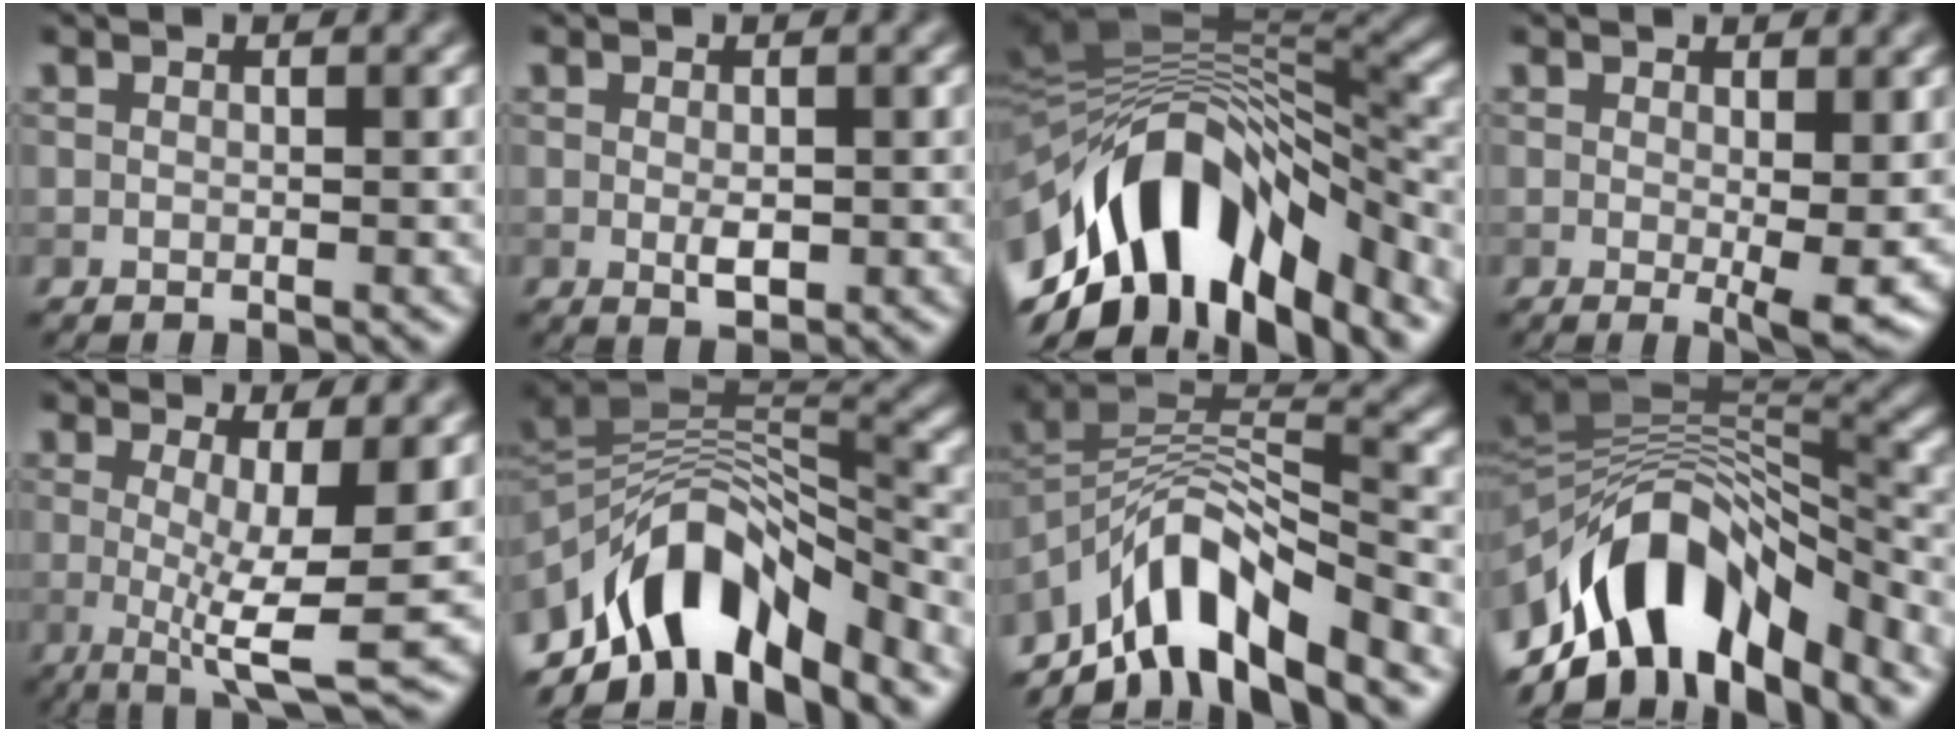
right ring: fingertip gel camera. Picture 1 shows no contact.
{"total": 1.5, "force": [-0.2, 0.6, 1.4], "torque": [-0.027, 0.003, 0.002]}
{"total": 14.5, "force": [-6.2, 7.4, 10.8], "torque": [-0.191, 0.018, -0.097]}
{"total": 3.5, "force": [-0.2, 0.6, 3.5], "torque": [-0.050, -0.005, 0.000]}
{"total": 7.0, "force": [-0.3, 1.5, 6.8], "torque": [-0.095, -0.005, -0.005]}
{"total": 11.4, "force": [-5.5, 5.6, 8.3], "torque": [-0.134, 0.019, -0.096]}
{"total": 9.1, "force": [-6.1, 3.4, 5.9], "torque": [-0.087, 0.014, -0.113]}
{"total": 13.1, "force": [-5.7, 6.4, 9.9], "torque": [-0.161, 0.025, -0.091]}